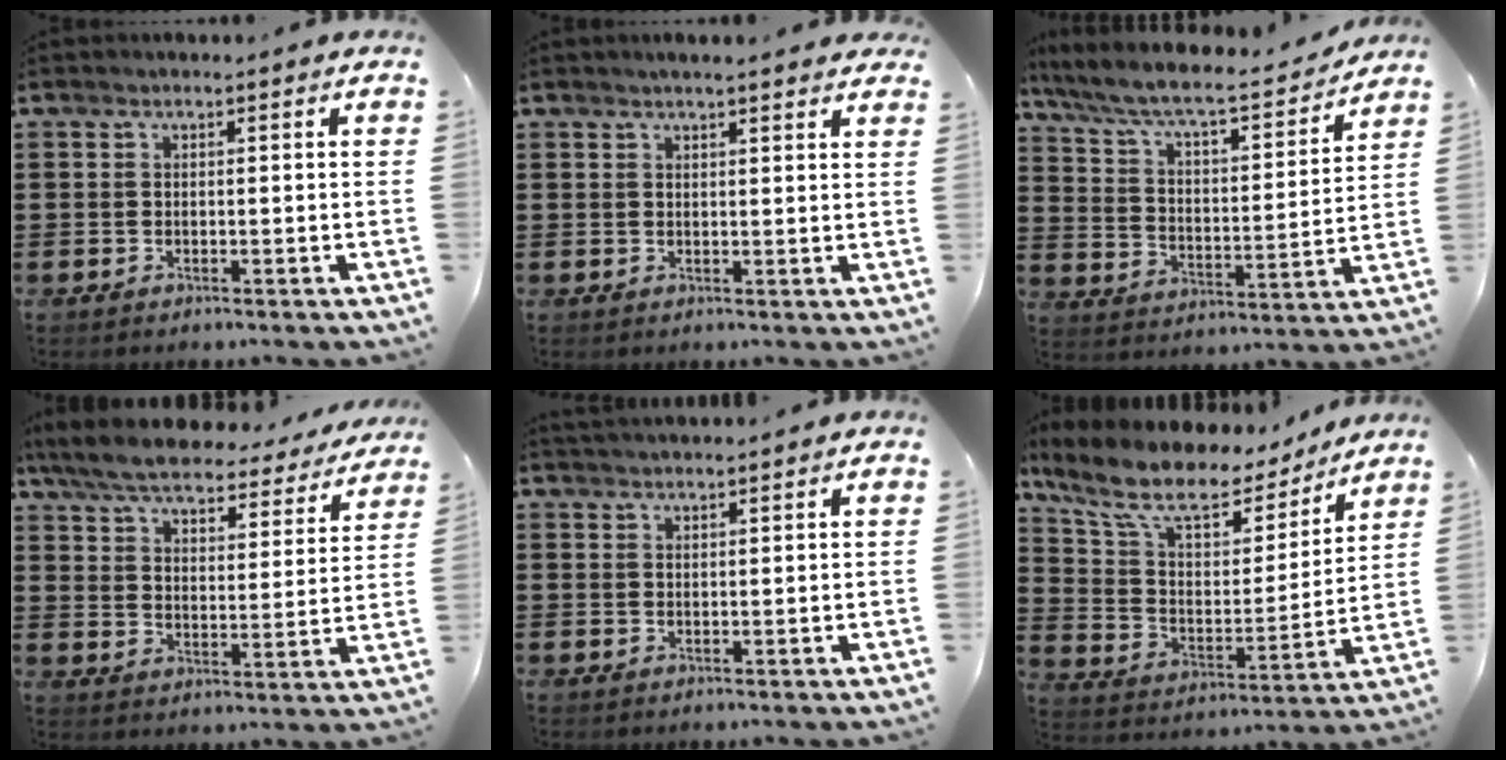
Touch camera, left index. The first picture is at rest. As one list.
[{"total": 1.7, "force": [1.6, 0.1, 0.4], "torque": [-0.012, 0.002, 0.031]}, {"total": 7.0, "force": [6.1, 0.8, 3.2], "torque": [-0.090, -0.045, 0.097]}, {"total": 6.6, "force": [6.1, 0.9, 2.3], "torque": [-0.074, -0.037, 0.104]}, {"total": 1.3, "force": [1.3, 0.0, -0.1], "torque": [-0.001, 0.002, 0.027]}, {"total": 10.4, "force": [7.8, 3.8, 5.8], "torque": [-0.141, -0.047, 0.130]}]